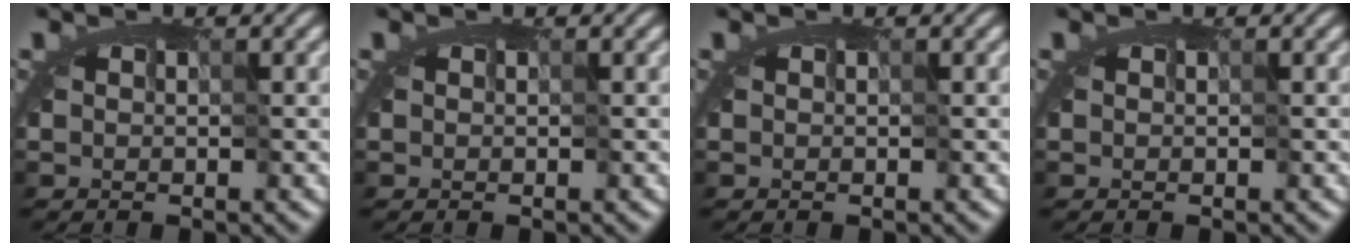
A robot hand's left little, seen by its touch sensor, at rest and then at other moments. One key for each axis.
{"total": 0.0}
{"total": 0.0}
{"total": 0.0}